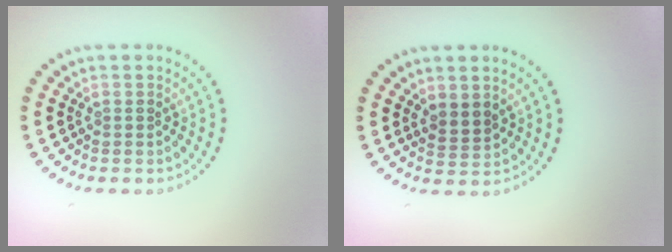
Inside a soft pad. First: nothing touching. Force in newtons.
{"total": 1.6, "press": 1.4, "slide": 0.9}